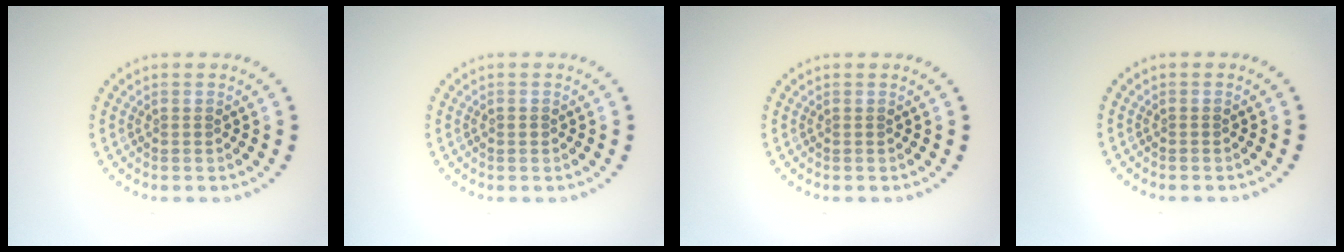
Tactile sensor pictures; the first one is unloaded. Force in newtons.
{"total": 0.6, "press": 0.6, "slide": 0.2}
{"total": 0.0}
{"total": 0.0}